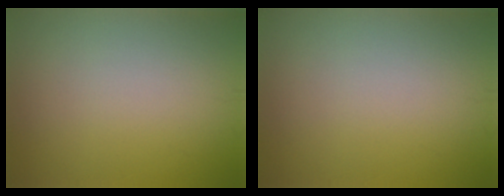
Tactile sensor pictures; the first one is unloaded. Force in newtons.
{"total": 0.0}